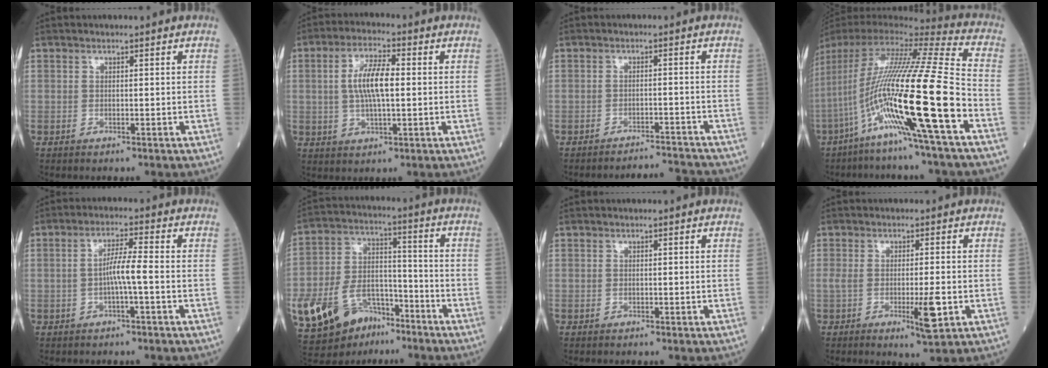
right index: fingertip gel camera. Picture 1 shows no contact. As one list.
[{"total": 7.6, "force": [0.7, 2.0, 7.3], "torque": [-0.148, 0.008, 0.012]}, {"total": 5.6, "force": [-5.5, -0.5, -0.7], "torque": [0.009, 0.003, -0.079]}, {"total": 25.6, "force": [-8.4, -0.3, 24.2], "torque": [-0.474, -0.035, -0.166]}, {"total": 4.2, "force": [-0.8, -0.3, 4.1], "torque": [-0.077, 0.005, -0.016]}, {"total": 20.4, "force": [-11.9, 12.0, 11.4], "torque": [-0.277, 0.008, -0.203]}, {"total": 0.0}, {"total": 5.1, "force": [-1.4, 0.4, 4.9], "torque": [-0.078, -0.009, -0.019]}]